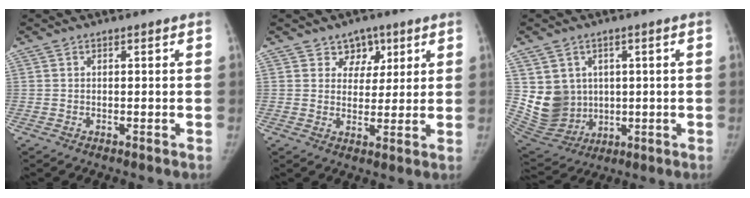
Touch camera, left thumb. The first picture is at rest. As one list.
[{"total": 5.4, "force": [3.1, 4.3, 1.1], "torque": [0.019, -0.013, 0.046]}, {"total": 11.2, "force": [1.6, 10.1, 4.4], "torque": [-0.055, -0.008, 0.063]}]